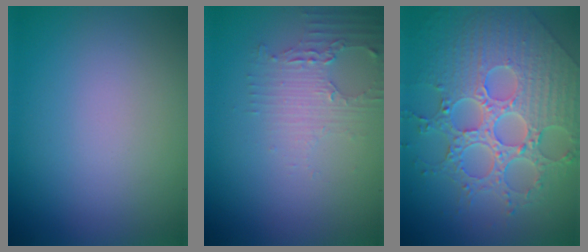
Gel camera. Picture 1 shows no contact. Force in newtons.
{"total": 2.4, "press": 2.3, "slide": 0.9}
{"total": 8.7, "press": 6.3, "slide": 5.9}